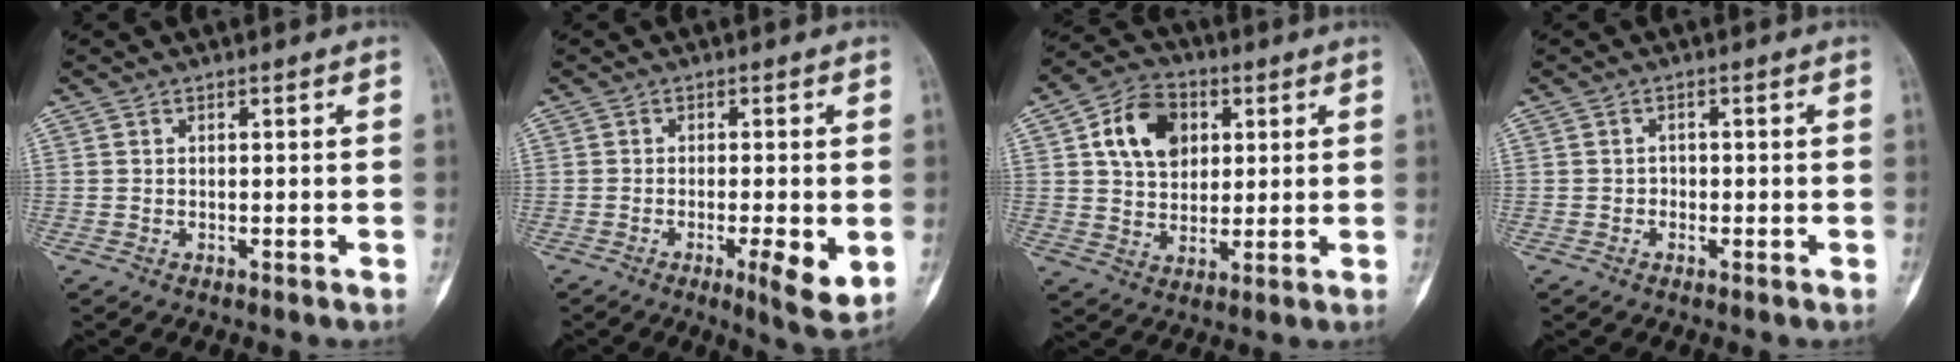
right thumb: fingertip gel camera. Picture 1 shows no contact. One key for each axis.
{"total": 6.7, "fx": -1.6, "fy": 1.3, "fz": 6.4, "tx": -0.096, "ty": -0.015, "tz": -0.025}
{"total": 11.8, "fx": 3.5, "fy": 8.7, "fz": 7.2, "tx": -0.096, "ty": -0.001, "tz": 0.058}
{"total": 1.0, "fx": -0.5, "fy": 0.9, "fz": 0.1, "tx": 0.011, "ty": 0.006, "tz": -0.014}